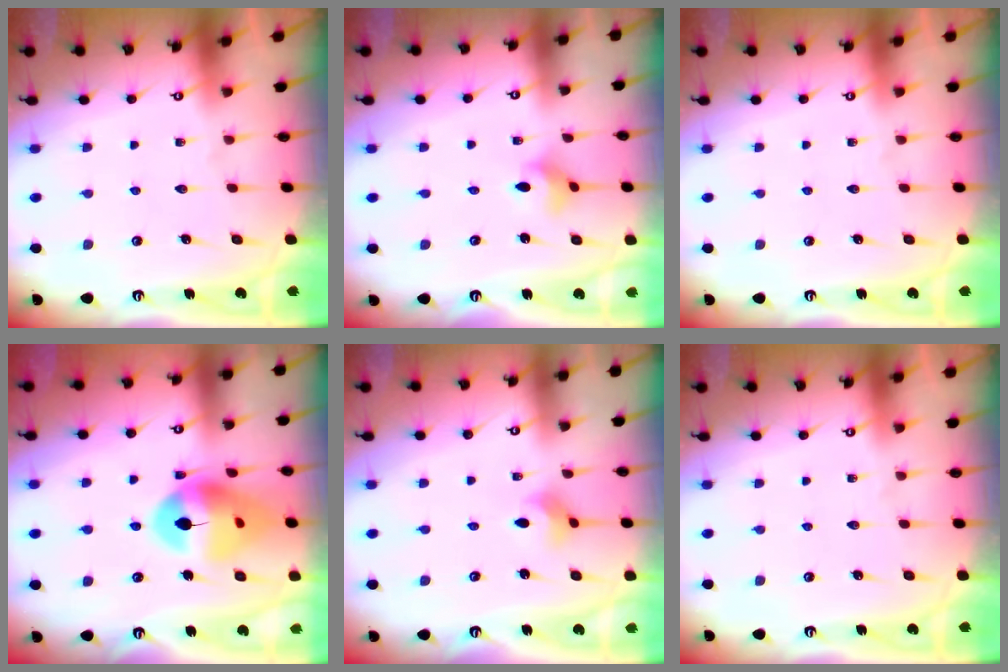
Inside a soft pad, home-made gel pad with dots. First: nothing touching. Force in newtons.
{"total": 3.8, "press": 3.8, "slide": 0.5}
{"total": 0.0}
{"total": 16.2, "press": 16.1, "slide": 1.8}
{"total": 3.1, "press": 3.1, "slide": 0.4}
{"total": 0.0}